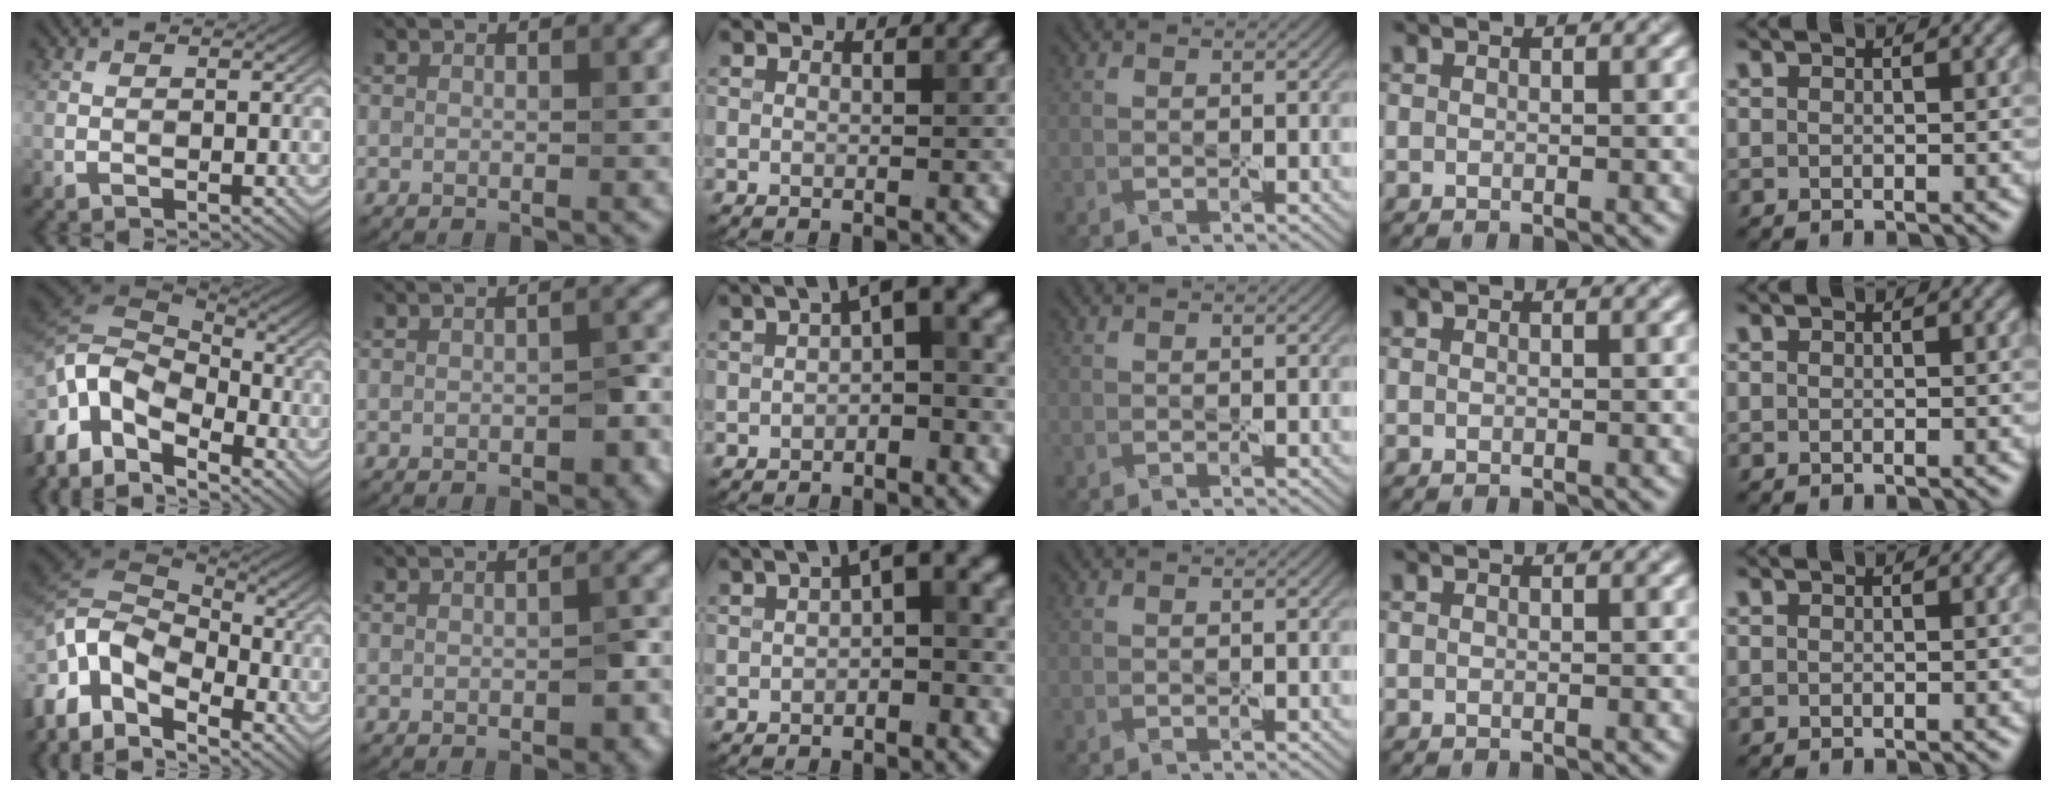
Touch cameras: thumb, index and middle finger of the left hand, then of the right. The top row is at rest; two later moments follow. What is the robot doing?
{"motion": "peel", "object": "velcro strap"}